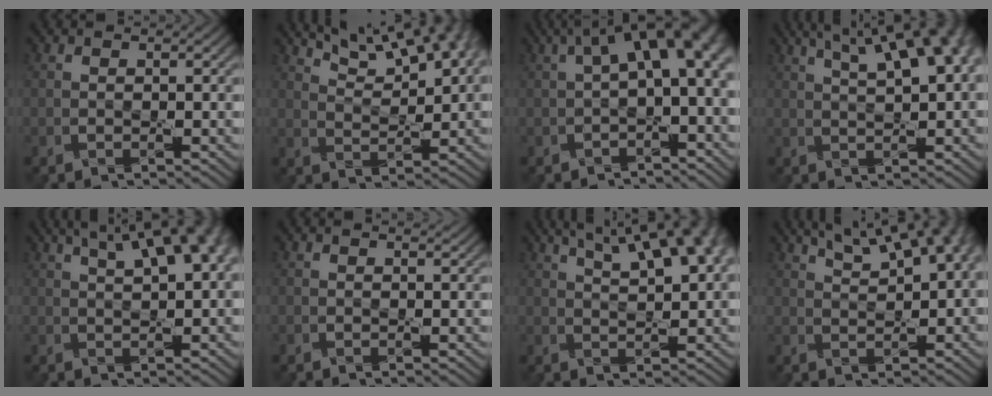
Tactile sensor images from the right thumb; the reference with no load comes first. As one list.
[{"total": 9.7, "force": [6.7, 2.9, 6.3], "torque": [-0.113, 0.010, 0.103]}, {"total": 9.3, "force": [1.4, 4.0, 8.3], "torque": [-0.119, 0.014, 0.022]}, {"total": 12.6, "force": [5.8, 4.6, 10.2], "torque": [-0.145, 0.042, 0.065]}, {"total": 9.3, "force": [4.3, 3.0, 7.7], "torque": [-0.112, 0.025, 0.057]}, {"total": 0.5, "force": [0.5, 0.0, 0.1], "torque": [-0.004, -0.002, 0.008]}, {"total": 11.5, "force": [6.2, 3.7, 8.9], "torque": [-0.140, 0.029, 0.080]}, {"total": 9.2, "force": [4.8, 3.2, 7.1], "torque": [-0.114, 0.024, 0.073]}]